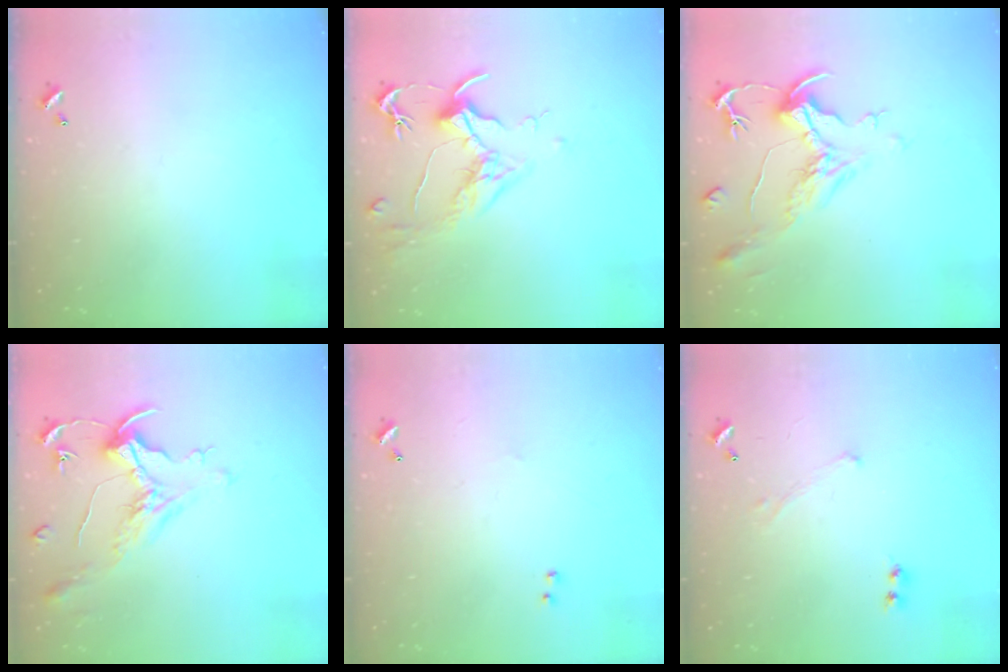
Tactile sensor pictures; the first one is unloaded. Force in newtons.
{"total": 1.8, "press": 1.5, "slide": 0.9}
{"total": 2.1, "press": 1.7, "slide": 1.3}
{"total": 1.6, "press": 1.4, "slide": 0.7}
{"total": 2.3, "press": 2.2, "slide": 0.8}
{"total": 0.7, "press": 0.6, "slide": 0.2}